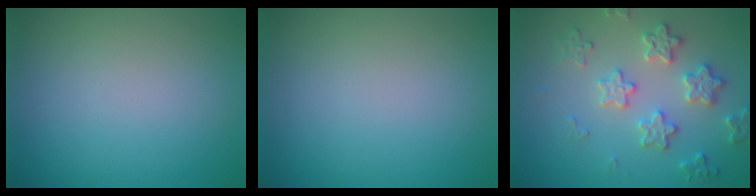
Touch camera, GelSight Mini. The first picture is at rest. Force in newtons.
{"total": 0.0}
{"total": 3.6, "press": 3.6, "slide": 0.4}